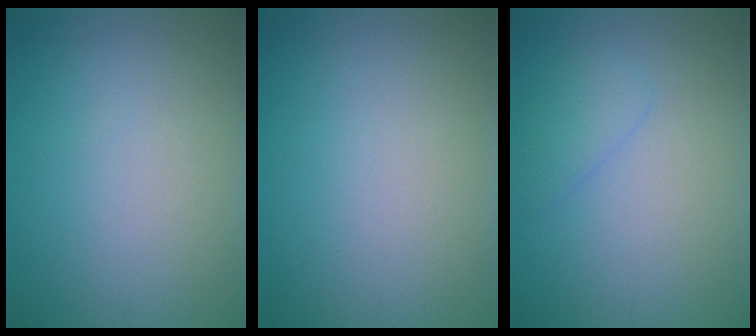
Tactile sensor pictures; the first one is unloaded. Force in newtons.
{"total": 0.0}
{"total": 1.6, "press": 1.6, "slide": 0.1}